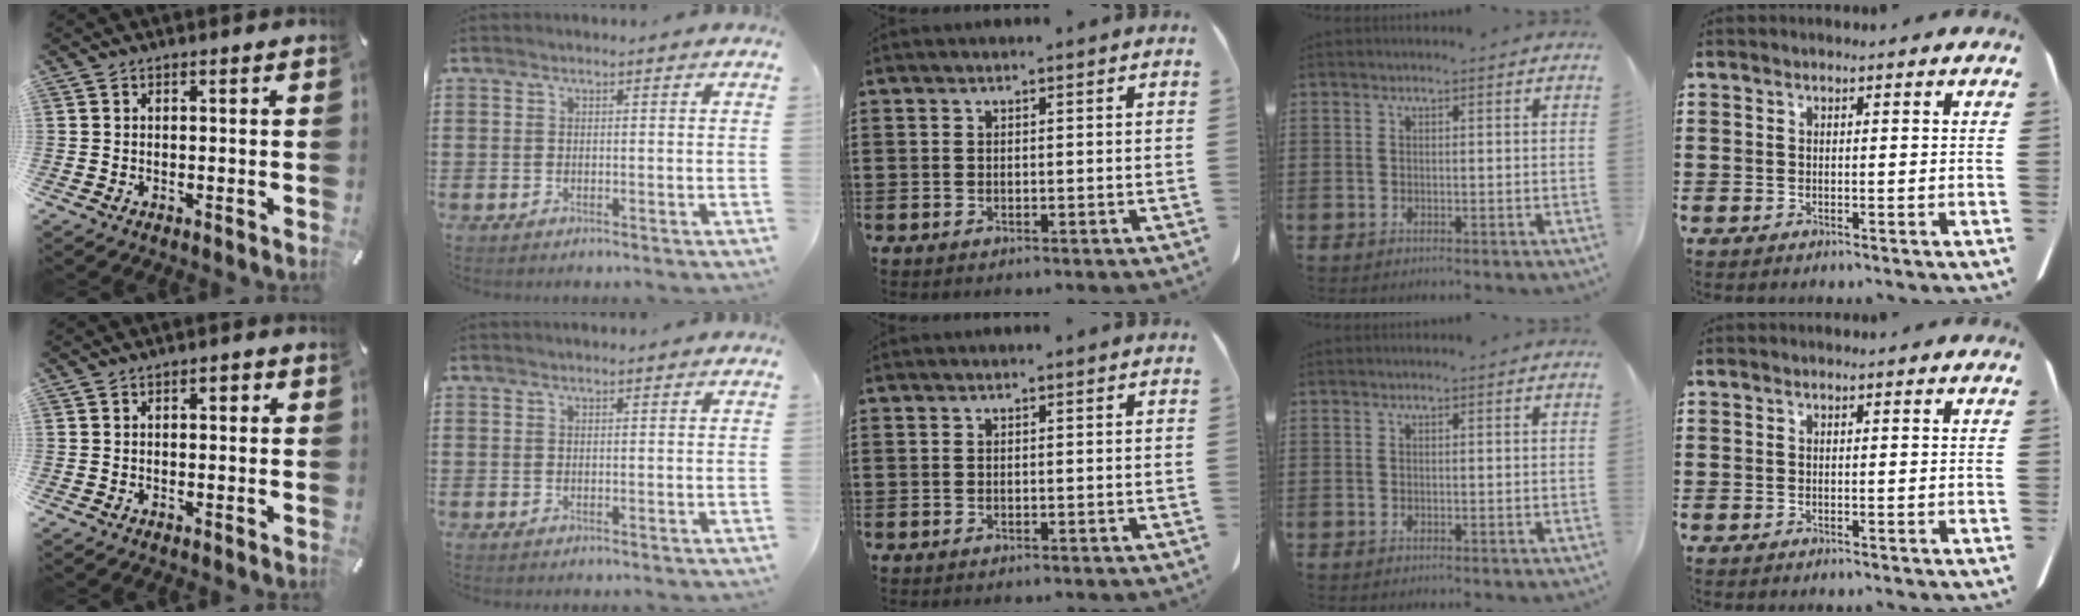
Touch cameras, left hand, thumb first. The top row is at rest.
{"thumb": {"total": 1.1, "force": [-0.4, 0.7, 0.7], "torque": [-0.016, 0.004, -0.009]}}